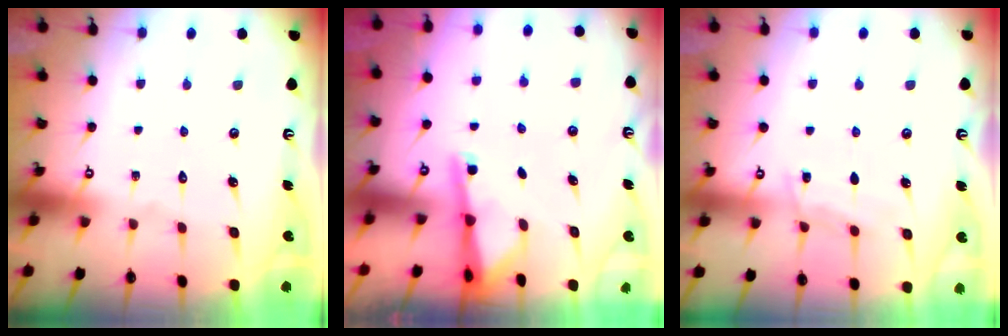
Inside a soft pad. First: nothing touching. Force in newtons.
{"total": 2.9, "press": 2.8, "slide": 0.5}
{"total": 5.7, "press": 5.7, "slide": 0.7}